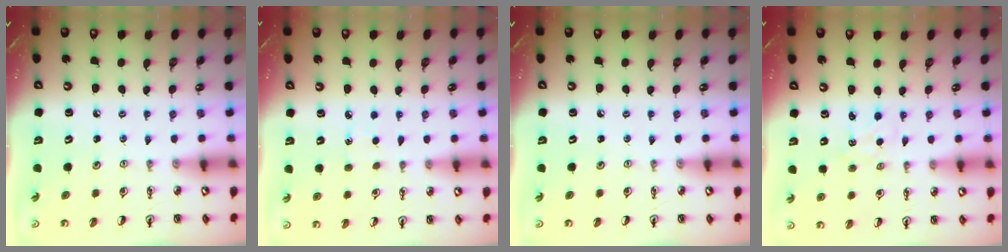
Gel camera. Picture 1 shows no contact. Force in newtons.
{"total": 2.4, "press": 2.4, "slide": 0.3}
{"total": 0.0}
{"total": 1.6, "press": 1.5, "slide": 0.3}